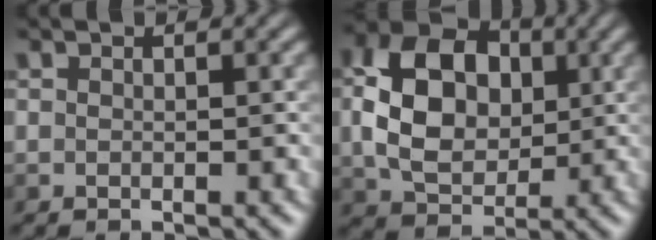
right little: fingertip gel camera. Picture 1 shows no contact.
{"total": 8.9, "force": [0.0, 6.3, 6.3], "torque": [-0.124, 0.003, -0.008]}